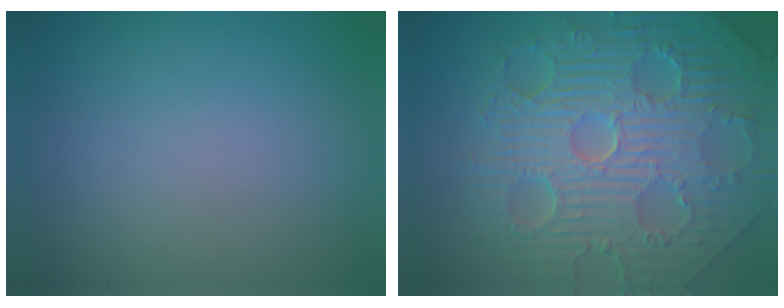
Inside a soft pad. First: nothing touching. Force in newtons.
{"total": 11.5, "press": 7.5, "slide": 8.8}